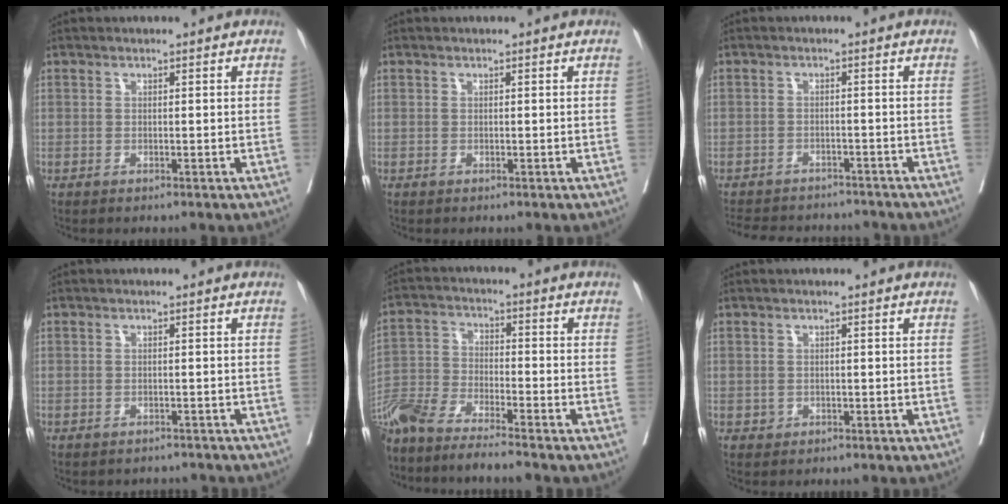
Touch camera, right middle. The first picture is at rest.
{"total": 0.0}
{"total": 11.2, "force": [-10.2, 3.6, 2.7], "torque": [-0.051, 0.008, -0.132]}
{"total": 2.4, "force": [-2.2, 0.9, -0.2], "torque": [0.007, 0.000, -0.032]}
{"total": 12.2, "force": [-10.8, -0.3, 5.6], "torque": [-0.104, -0.027, -0.199]}
{"total": 0.7, "force": [-0.2, 0.7, 0.1], "torque": [0.000, 0.002, -0.001]}